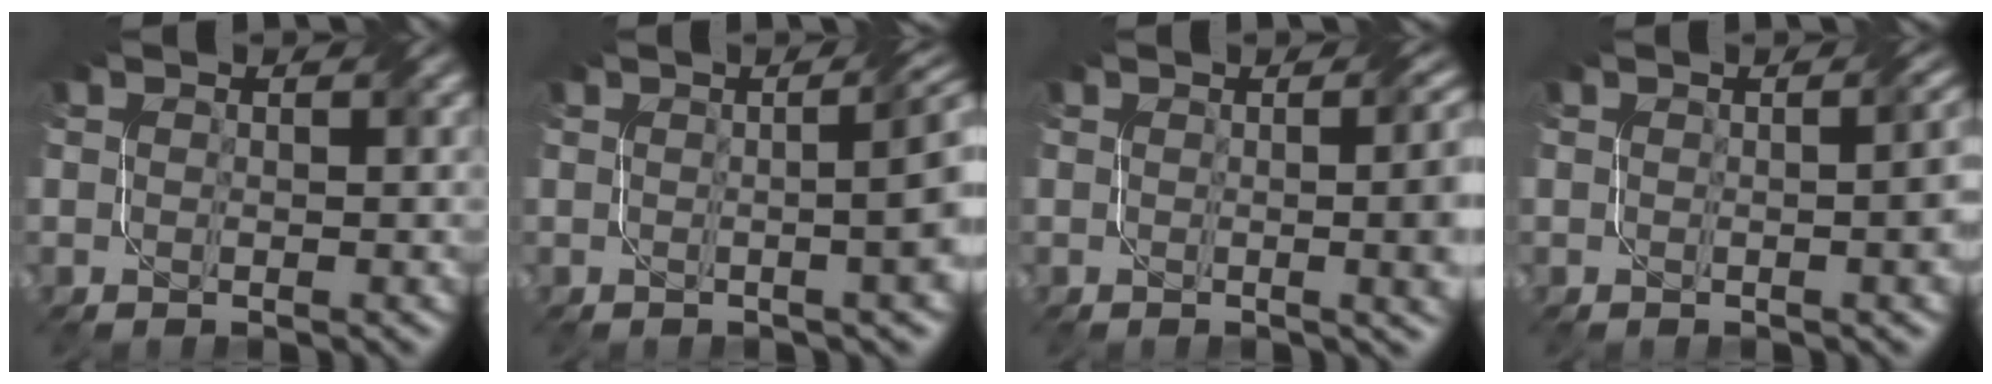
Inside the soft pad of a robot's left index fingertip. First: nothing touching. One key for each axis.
{"total": 7.9, "fx": 0.5, "fy": 3.0, "fz": 7.3, "tx": -0.035, "ty": 0.028, "tz": -0.007}
{"total": 8.3, "fx": 0.2, "fy": 3.7, "fz": 7.5, "tx": -0.034, "ty": 0.013, "tz": 0.003}
{"total": 4.5, "fx": -0.1, "fy": 1.7, "fz": 4.2, "tx": -0.024, "ty": 0.012, "tz": 0.001}